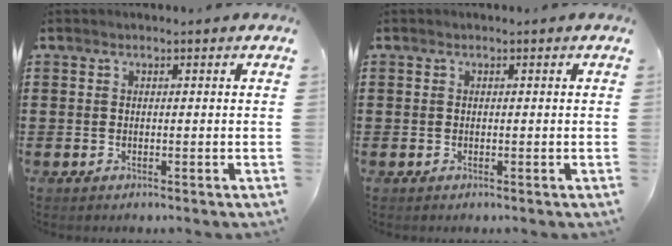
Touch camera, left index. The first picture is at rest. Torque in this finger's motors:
{"motor_torque": [-0.01, -0.01, 0.00, 0.00]}